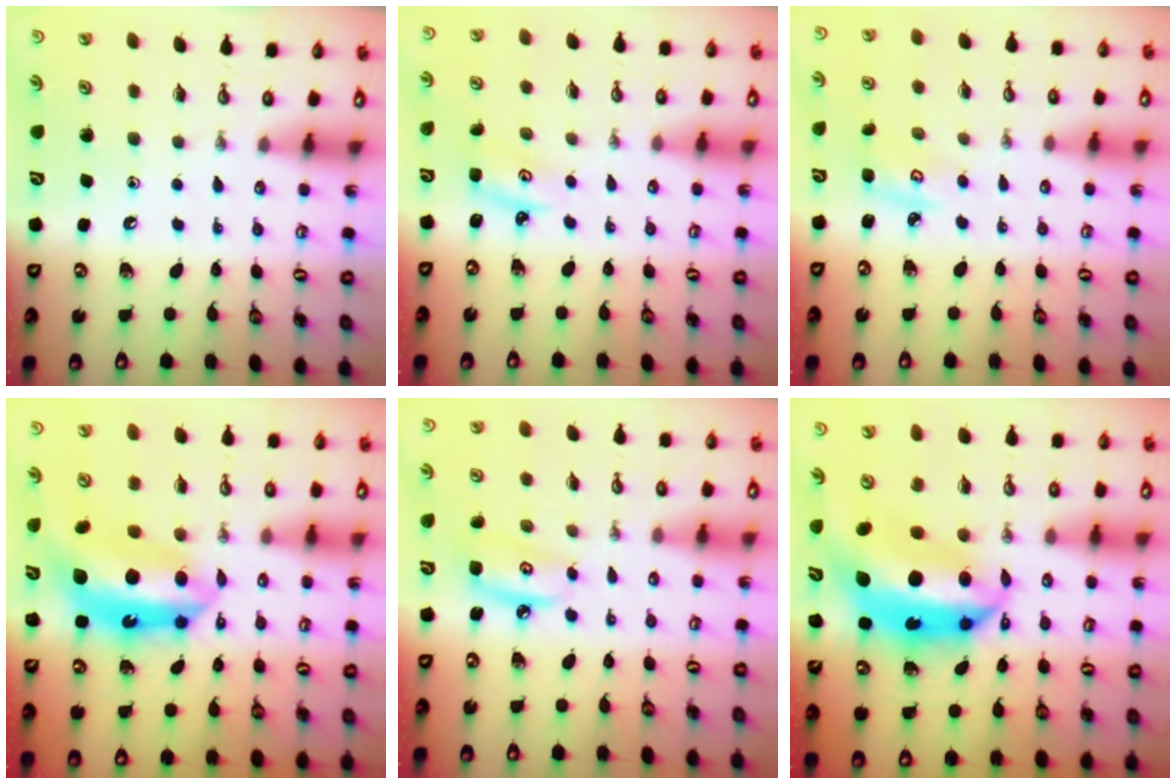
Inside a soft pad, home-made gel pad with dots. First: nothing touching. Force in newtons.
{"total": 2.2, "press": 2.2, "slide": 0.2}
{"total": 3.0, "press": 3.0, "slide": 0.4}
{"total": 13.2, "press": 13.1, "slide": 1.7}
{"total": 6.0, "press": 6.0, "slide": 0.5}
{"total": 13.4, "press": 13.4, "slide": 1.0}